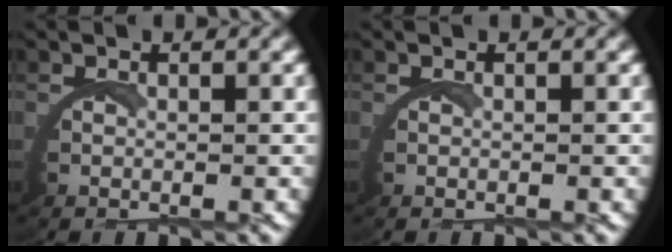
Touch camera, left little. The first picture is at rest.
{"total": 0.0}